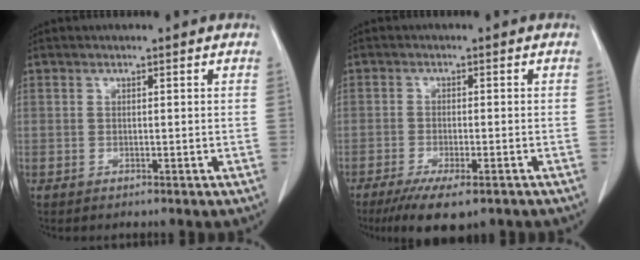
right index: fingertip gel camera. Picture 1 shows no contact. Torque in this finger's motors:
{"motor_torque": [0.71, -0.70, 0.38, 0.10]}